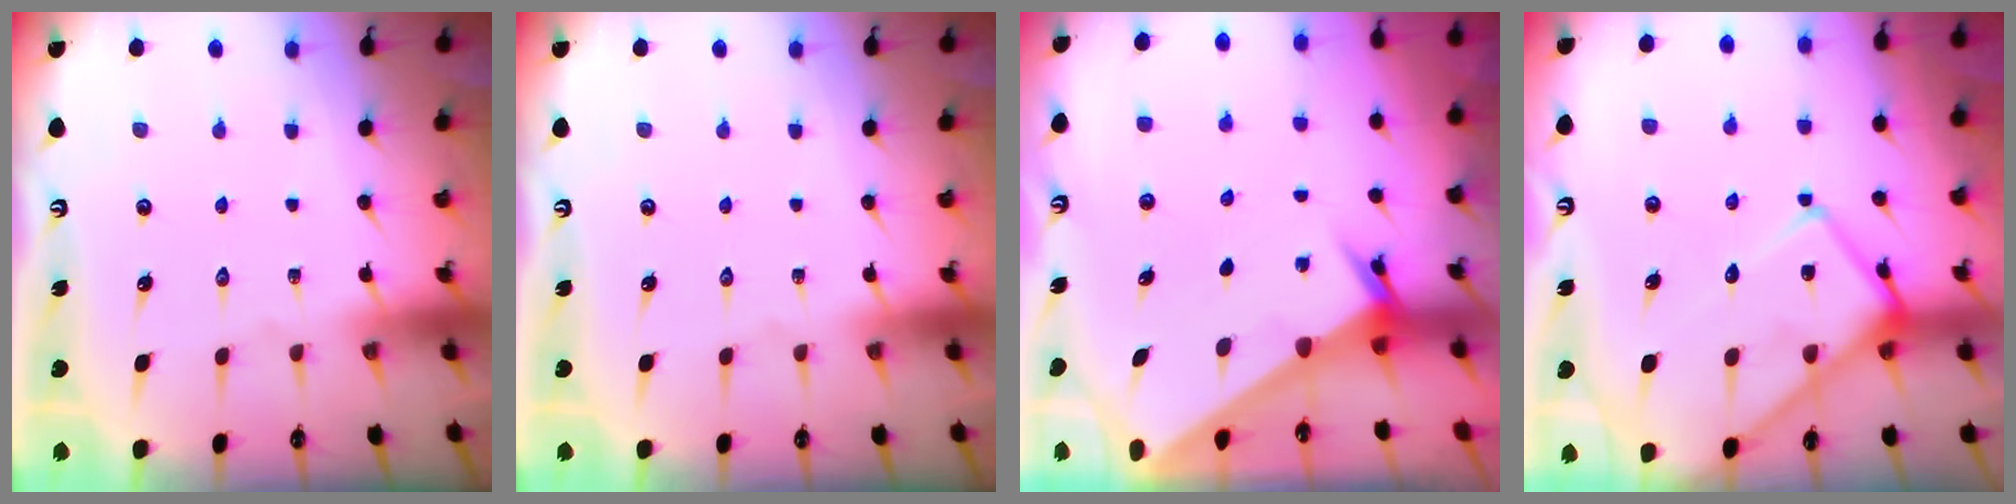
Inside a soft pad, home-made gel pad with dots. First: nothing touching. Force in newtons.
{"total": 0.0}
{"total": 2.8, "press": 2.8, "slide": 0.2}
{"total": 13.5, "press": 13.4, "slide": 1.3}